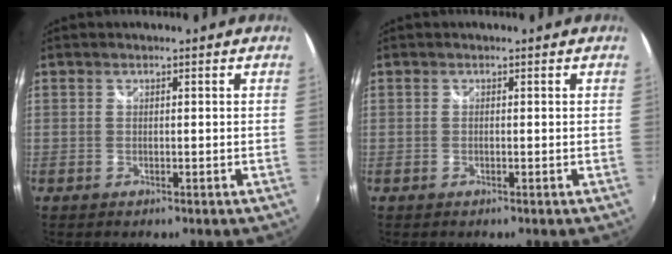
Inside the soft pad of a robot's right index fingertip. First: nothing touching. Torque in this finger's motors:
{"motor_torque": [-0.01, -0.01, 0.02, 0.00]}